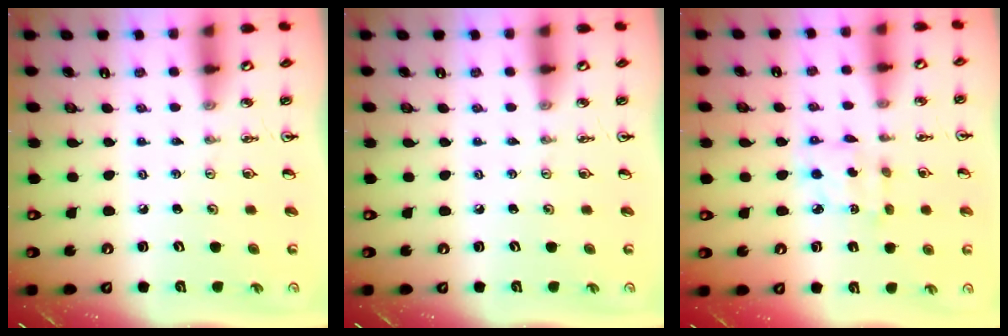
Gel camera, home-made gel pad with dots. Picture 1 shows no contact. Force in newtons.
{"total": 0.0}
{"total": 3.3, "press": 3.3, "slide": 0.1}